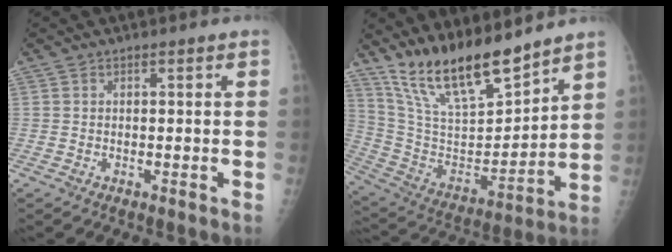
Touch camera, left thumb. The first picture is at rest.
{"total": 18.2, "force": [14.9, 4.5, 9.4], "torque": [-0.139, -0.084, 0.288]}